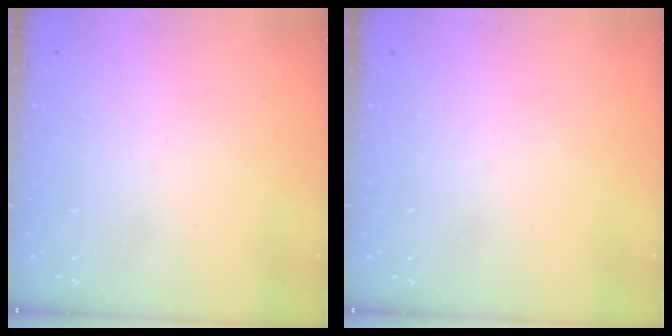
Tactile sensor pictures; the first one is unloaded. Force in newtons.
{"total": 0.0}